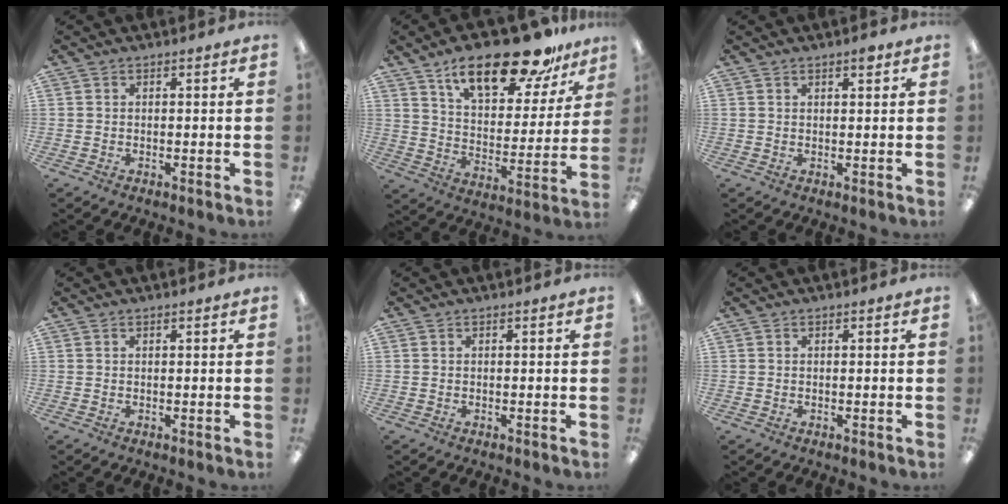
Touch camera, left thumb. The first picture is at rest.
{"total": 21.8, "force": [15.4, 8.1, 13.0], "torque": [-0.210, -0.088, 0.261]}
{"total": 2.3, "force": [1.6, 0.7, 1.5], "torque": [-0.017, -0.004, 0.024]}
{"total": 0.5, "force": [0.4, 0.1, 0.3], "torque": [-0.008, 0.002, 0.007]}
{"total": 0.0}
{"total": 0.0}